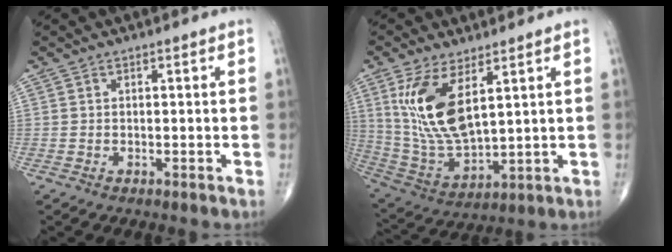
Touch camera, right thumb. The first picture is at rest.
{"total": 14.9, "force": [5.4, 6.5, 12.3], "torque": [-0.242, -0.028, 0.124]}